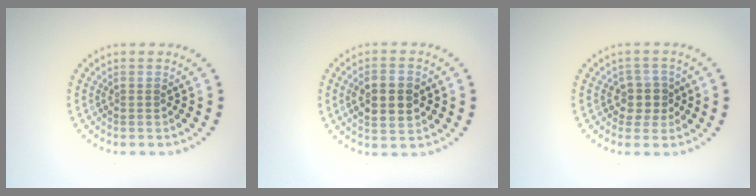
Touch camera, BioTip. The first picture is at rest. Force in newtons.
{"total": 5.0, "press": 5.0, "slide": 0.3}
{"total": 2.5, "press": 2.1, "slide": 1.3}